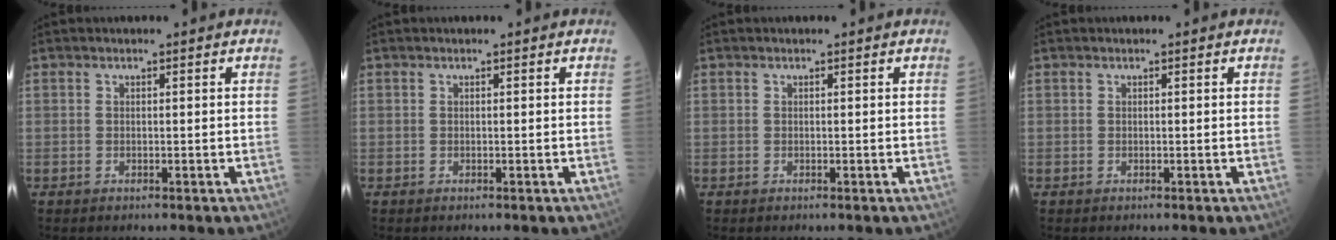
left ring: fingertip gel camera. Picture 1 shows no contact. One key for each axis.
{"total": 0.0}
{"total": 0.0}
{"total": 0.0}